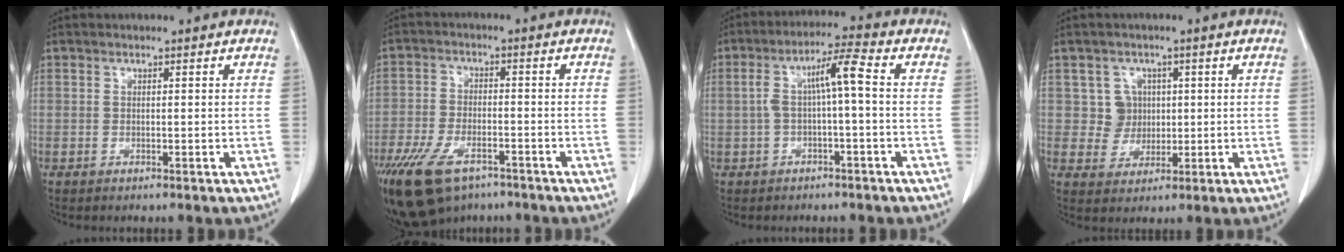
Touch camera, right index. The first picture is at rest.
{"total": 13.0, "force": [-8.5, 6.1, 7.6], "torque": [-0.160, -0.010, -0.142]}
{"total": 6.2, "force": [0.1, 0.5, 6.2], "torque": [-0.114, 0.030, 0.003]}
{"total": 3.8, "force": [0.8, 3.7, 0.2], "torque": [0.006, 0.008, 0.016]}